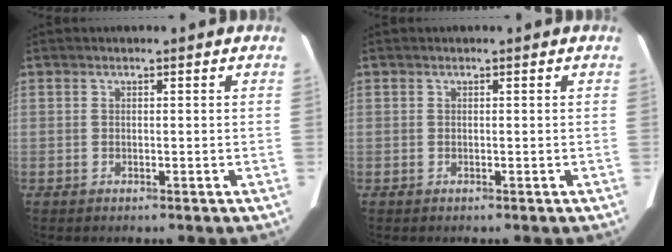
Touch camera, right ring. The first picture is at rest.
{"total": 0.0}